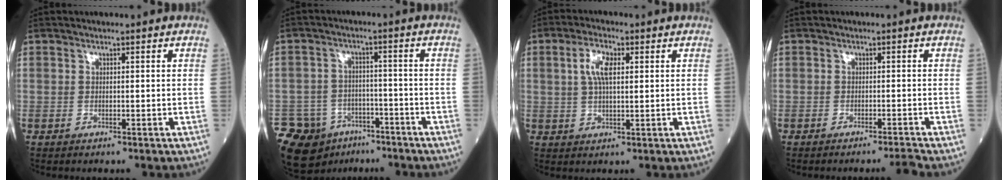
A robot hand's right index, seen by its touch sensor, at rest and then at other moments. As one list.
[{"total": 13.5, "force": [-8.7, 9.6, 3.6], "torque": [-0.095, 0.024, -0.122]}, {"total": 5.1, "force": [1.5, 1.9, 4.5], "torque": [-0.095, 0.010, 0.029]}, {"total": 1.9, "force": [-1.5, -1.0, 0.3], "torque": [-0.009, -0.002, -0.019]}]